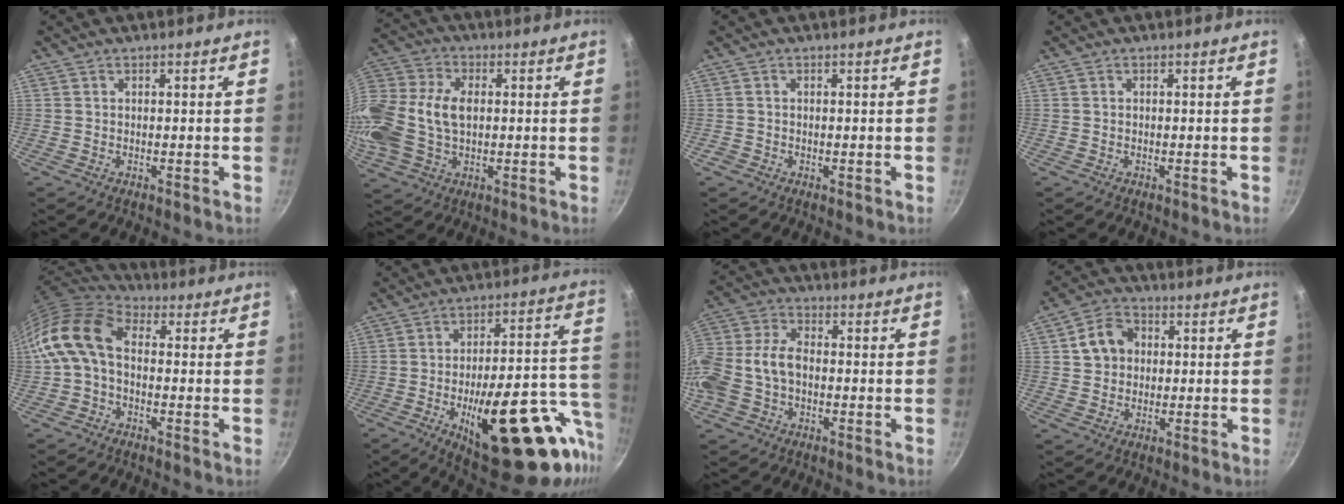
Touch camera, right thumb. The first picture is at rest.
{"total": 19.4, "force": [0.4, 13.3, 14.2], "torque": [-0.321, 0.033, 0.003]}
{"total": 0.6, "force": [-0.4, 0.4, 0.2], "torque": [-0.003, 0.000, -0.008]}
{"total": 0.0}
{"total": 12.6, "force": [-0.2, 8.3, 9.4], "torque": [-0.180, 0.031, -0.025]}
{"total": 27.9, "force": [-10.3, 10.4, 23.8], "torque": [-0.291, 0.029, -0.137]}
{"total": 12.1, "force": [-2.2, 8.0, 8.8], "torque": [-0.178, 0.038, -0.055]}
{"total": 7.3, "force": [1.2, 6.1, 3.8], "torque": [-0.039, 0.015, 0.010]}